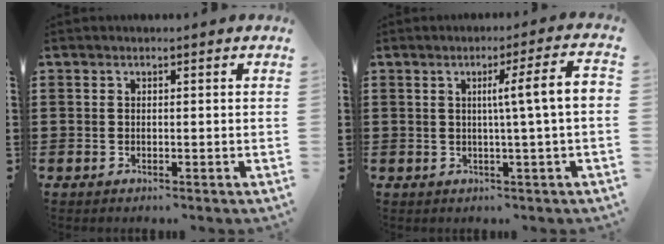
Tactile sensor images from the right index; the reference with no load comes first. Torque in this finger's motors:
{"motor_torque": [1.23, -0.11, 0.24, 0.14]}